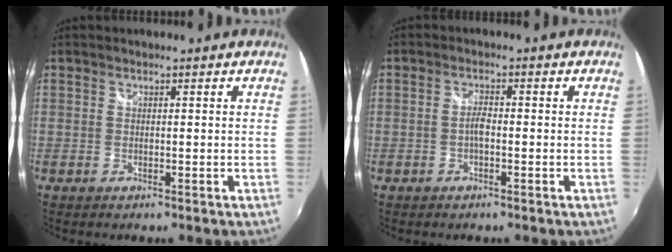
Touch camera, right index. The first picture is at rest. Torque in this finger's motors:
{"motor_torque": [0.56, 0.27, 0.17, 0.05]}